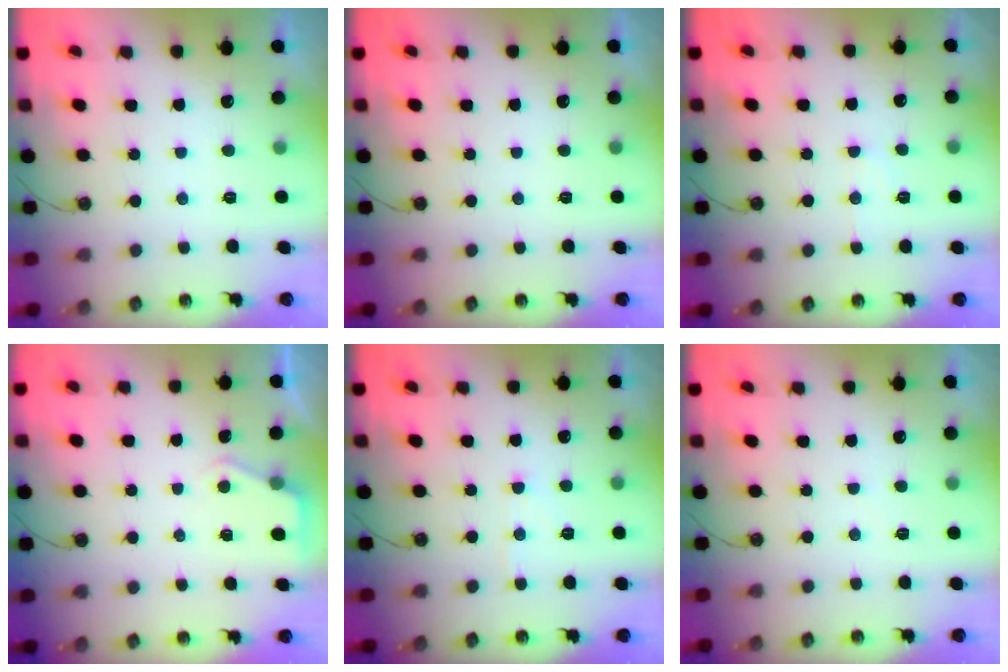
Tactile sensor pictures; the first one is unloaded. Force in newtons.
{"total": 0.0}
{"total": 6.2, "press": 6.1, "slide": 1.0}
{"total": 3.1, "press": 3.1, "slide": 0.5}
{"total": 4.0, "press": 3.9, "slide": 0.6}
{"total": 3.3, "press": 3.2, "slide": 0.5}